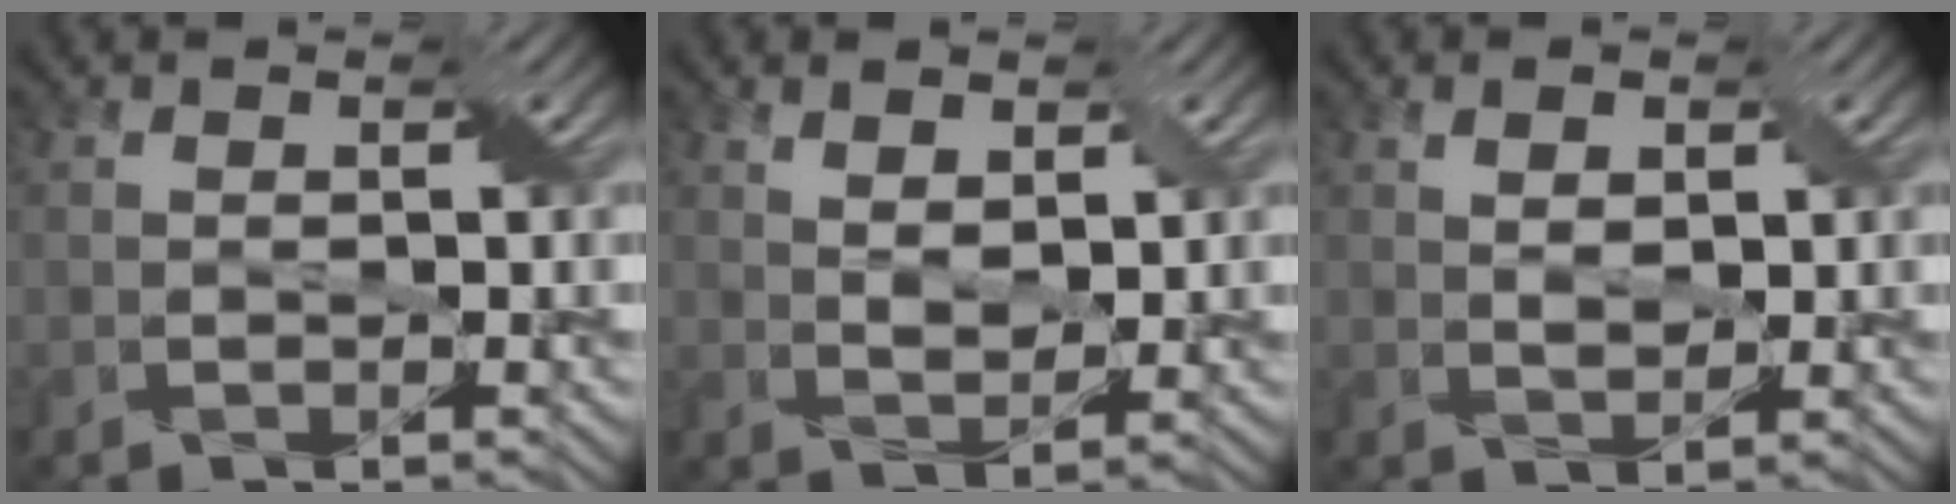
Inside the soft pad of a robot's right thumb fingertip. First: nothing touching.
{"total": 3.6, "force": [2.0, 1.6, 2.5], "torque": [-0.052, -0.009, 0.041]}
{"total": 2.7, "force": [1.1, 1.3, 2.1], "torque": [-0.040, -0.002, 0.023]}